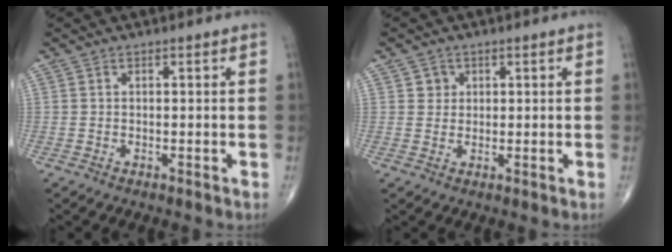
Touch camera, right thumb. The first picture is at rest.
{"total": 2.2, "force": [0.8, 2.0, 0.3], "torque": [0.009, -0.002, 0.007]}